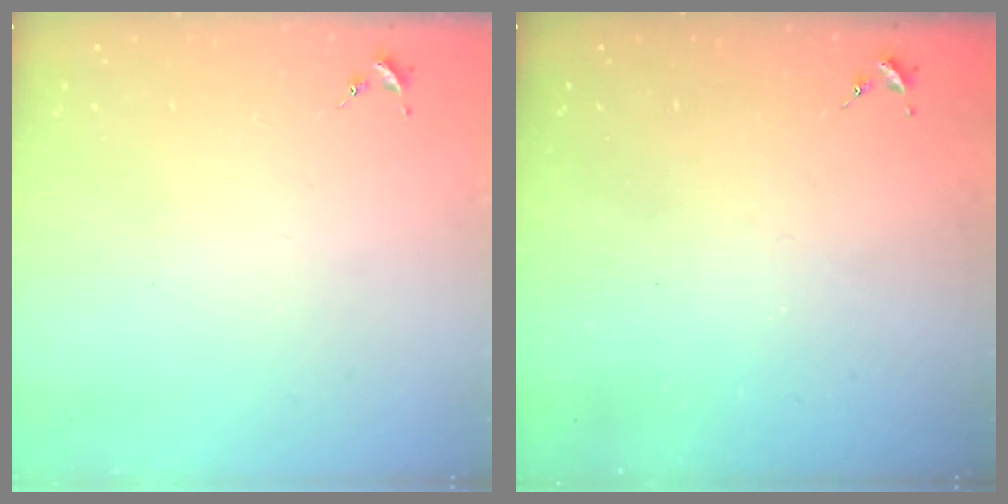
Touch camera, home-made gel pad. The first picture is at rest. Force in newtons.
{"total": 0.0}